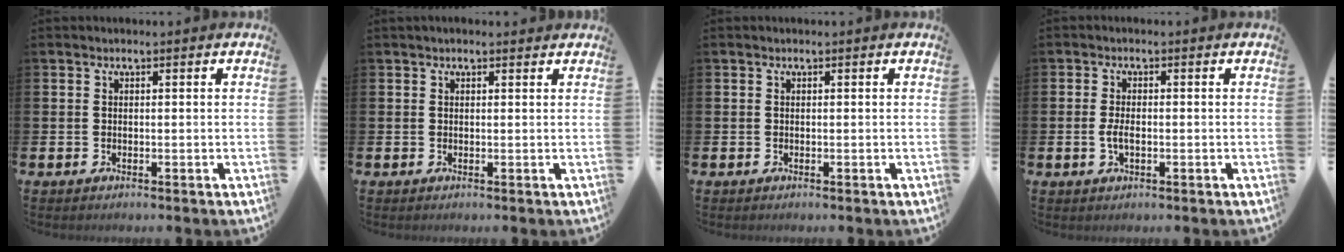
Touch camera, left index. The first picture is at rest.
{"total": 0.8, "force": [0.7, 0.2, 0.3], "torque": [0.002, 0.001, 0.010]}
{"total": 0.0}
{"total": 2.2, "force": [-0.4, 1.0, 1.9], "torque": [-0.029, -0.002, -0.009]}